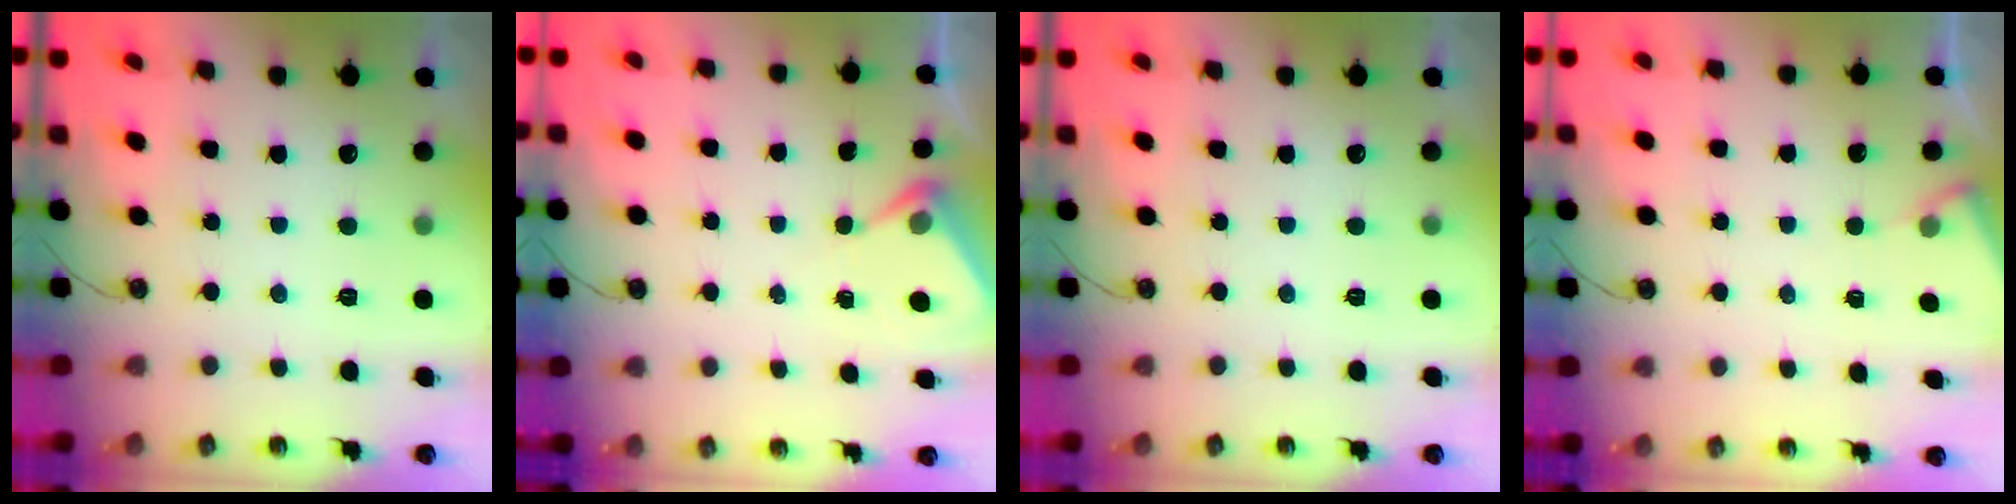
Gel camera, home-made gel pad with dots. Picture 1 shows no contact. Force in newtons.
{"total": 4.8, "press": 4.7, "slide": 0.5}
{"total": 0.0}
{"total": 3.4, "press": 3.4, "slide": 0.6}